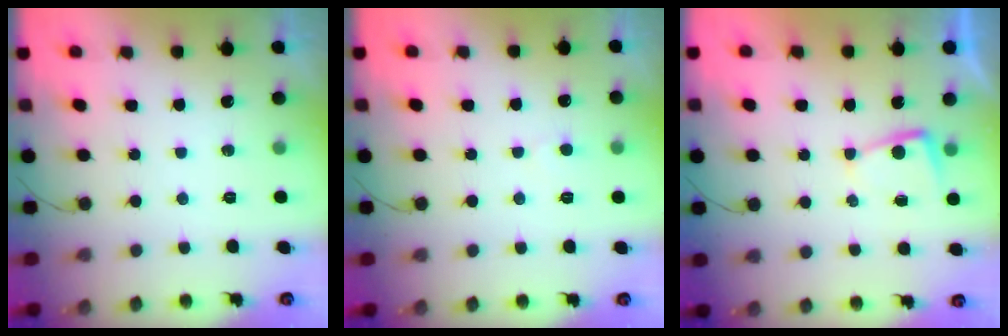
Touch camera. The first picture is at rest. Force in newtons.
{"total": 2.8, "press": 2.8, "slide": 0.2}
{"total": 2.4, "press": 2.3, "slide": 0.4}